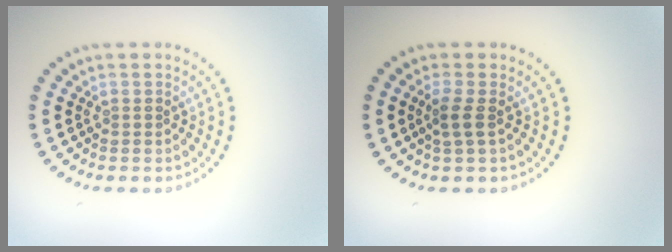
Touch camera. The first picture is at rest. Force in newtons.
{"total": 1.6, "press": 1.3, "slide": 0.9}